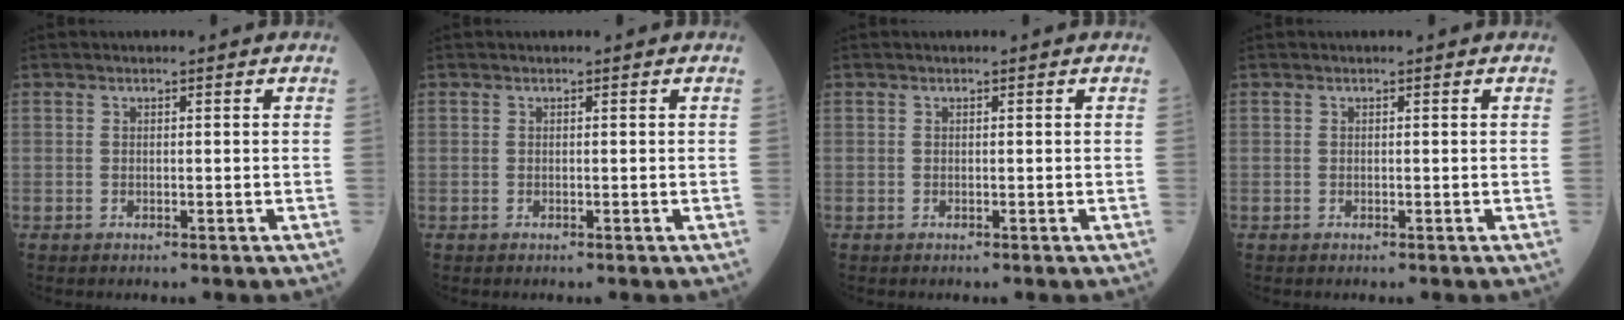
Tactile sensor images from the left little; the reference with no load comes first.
{"total": 0.0}
{"total": 0.0}
{"total": 0.0}